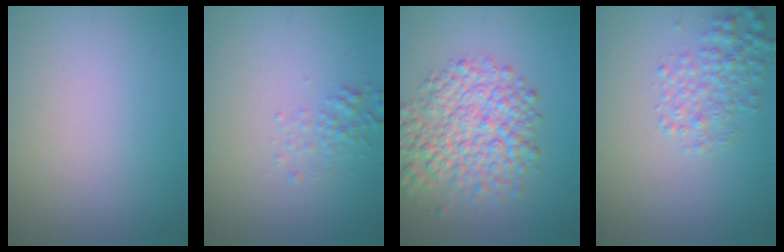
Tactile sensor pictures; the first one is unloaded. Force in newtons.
{"total": 1.3, "press": 1.3, "slide": 0.0}
{"total": 6.5, "press": 6.5, "slide": 0.2}
{"total": 2.9, "press": 2.9, "slide": 0.1}